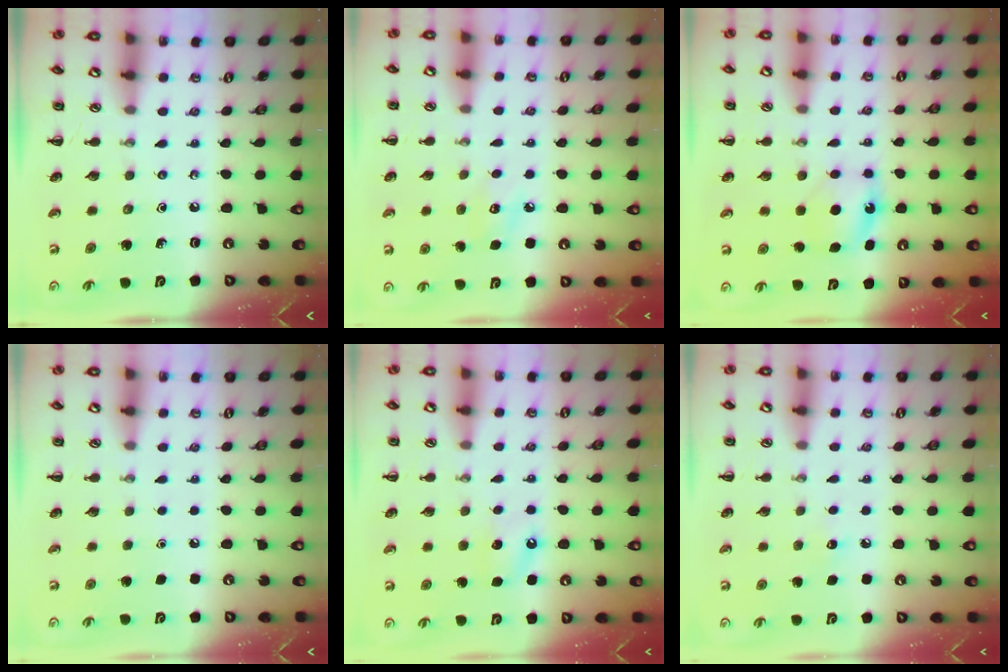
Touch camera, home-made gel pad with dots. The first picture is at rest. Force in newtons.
{"total": 7.6, "press": 7.3, "slide": 2.2}
{"total": 5.7, "press": 5.4, "slide": 1.7}
{"total": 1.6, "press": 1.6, "slide": 0.1}
{"total": 6.9, "press": 6.7, "slide": 1.8}
{"total": 4.8, "press": 4.6, "slide": 1.2}